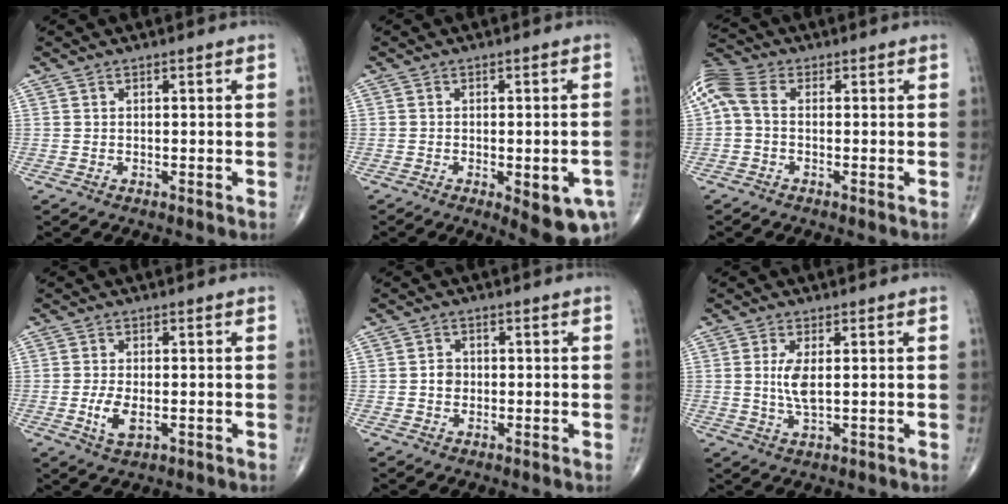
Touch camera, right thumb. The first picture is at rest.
{"total": 9.6, "force": [-3.6, 3.1, 8.4], "torque": [-0.094, 0.000, -0.037]}
{"total": 7.8, "force": [0.2, 5.0, 5.9], "torque": [-0.142, 0.022, -0.006]}
{"total": 4.2, "force": [-1.1, 1.9, 3.5], "torque": [-0.072, -0.008, -0.018]}
{"total": 2.1, "force": [-0.2, 1.8, 1.0], "torque": [-0.007, 0.006, -0.006]}
{"total": 4.3, "force": [0.6, 1.4, 4.0], "torque": [-0.090, -0.011, 0.015]}